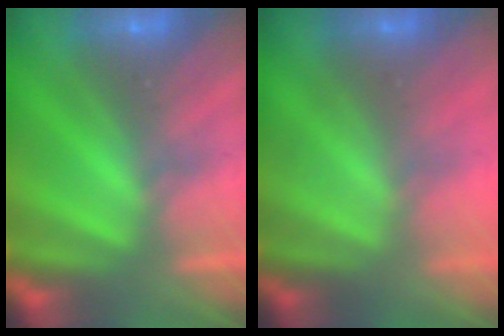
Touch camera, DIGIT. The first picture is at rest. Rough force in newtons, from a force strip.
{"total": 2.1}